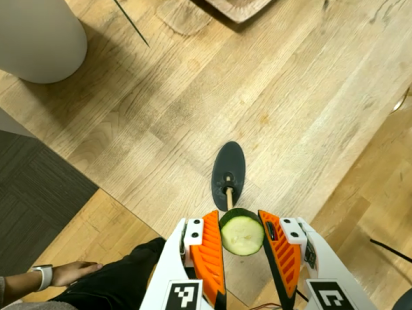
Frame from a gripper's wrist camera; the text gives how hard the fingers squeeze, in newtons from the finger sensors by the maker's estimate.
{"total": 7.9, "left": 7.5, "right": 8.3}